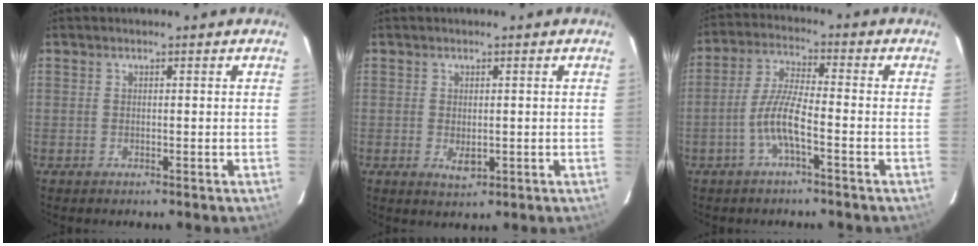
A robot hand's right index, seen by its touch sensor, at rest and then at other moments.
{"total": 2.7, "force": [-0.3, 1.7, 2.1], "torque": [-0.036, -0.005, -0.002]}
{"total": 6.8, "force": [-3.0, 0.8, 6.1], "torque": [-0.130, 0.005, -0.059]}